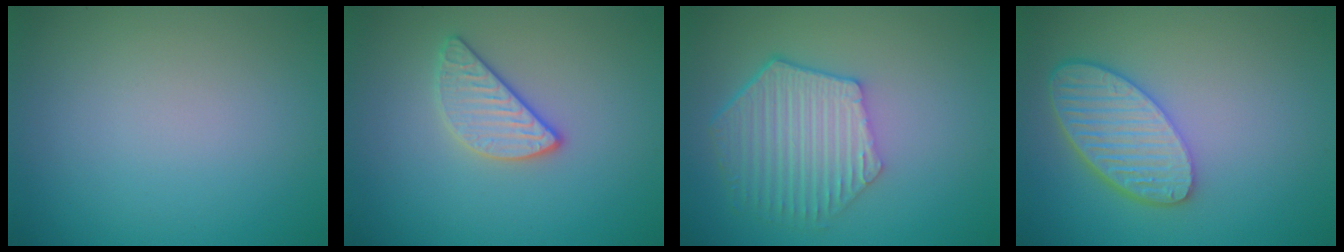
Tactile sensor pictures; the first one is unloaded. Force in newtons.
{"total": 2.6, "press": 2.5, "slide": 0.7}
{"total": 6.4, "press": 5.0, "slide": 4.0}
{"total": 5.5, "press": 4.4, "slide": 3.3}